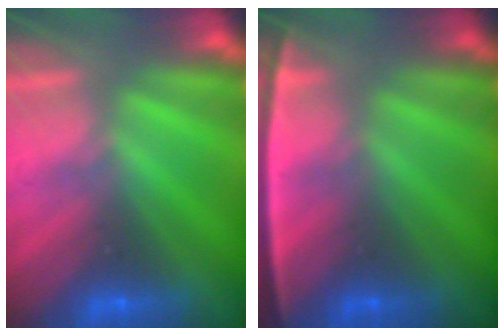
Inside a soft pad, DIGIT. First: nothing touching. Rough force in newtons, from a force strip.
{"total": 2.4}